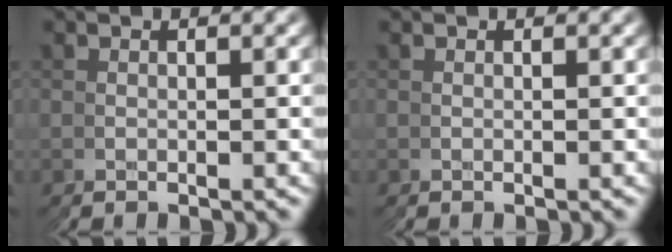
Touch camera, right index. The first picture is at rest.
{"total": 0.0}